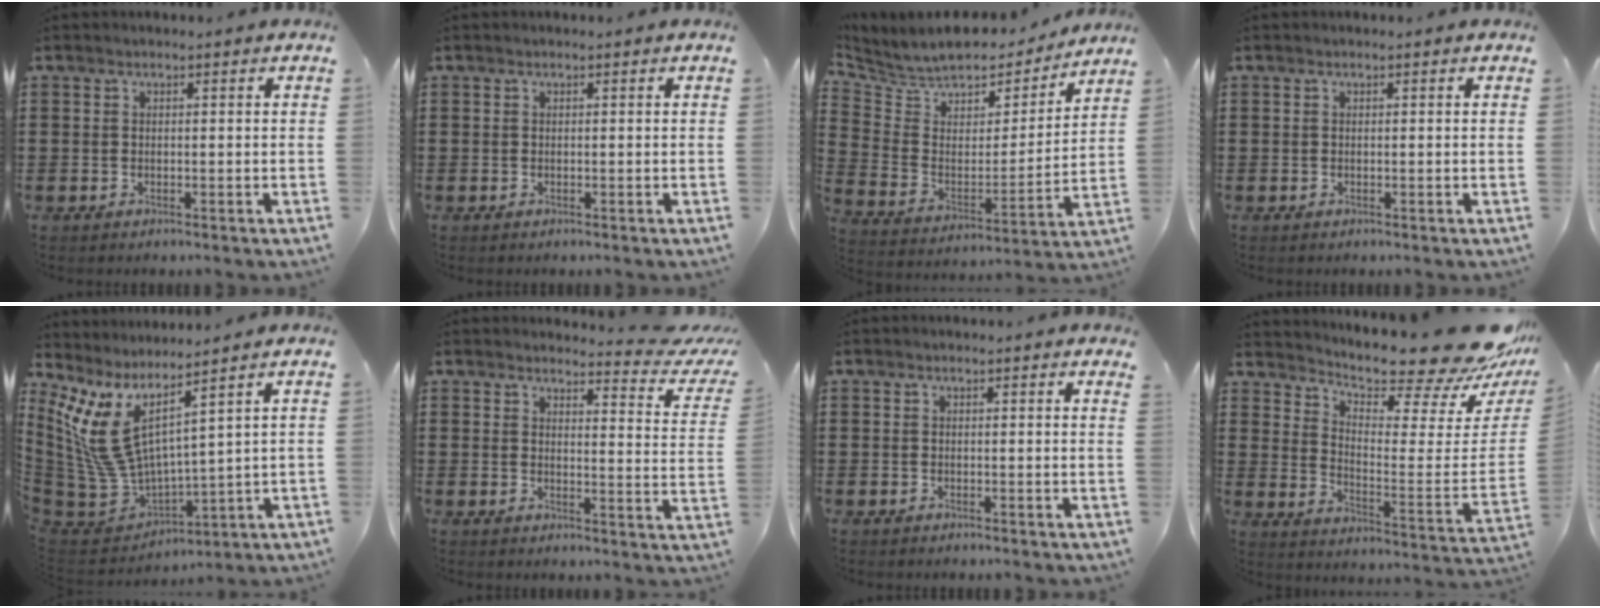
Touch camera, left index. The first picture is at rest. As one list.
[{"total": 0.0}, {"total": 7.0, "force": [6.6, 2.2, 0.8], "torque": [-0.054, -0.056, 0.109]}, {"total": 0.0}, {"total": 9.0, "force": [3.2, 3.7, 7.6], "torque": [-0.209, -0.052, 0.050]}, {"total": 3.7, "force": [3.4, 0.1, 1.6], "torque": [-0.023, -0.028, 0.052]}, {"total": 0.6, "force": [0.6, -0.1, 0.1], "torque": [-0.003, -0.002, 0.011]}, {"total": 11.4, "force": [10.0, 1.2, 5.3], "torque": [-0.097, -0.091, 0.163]}]